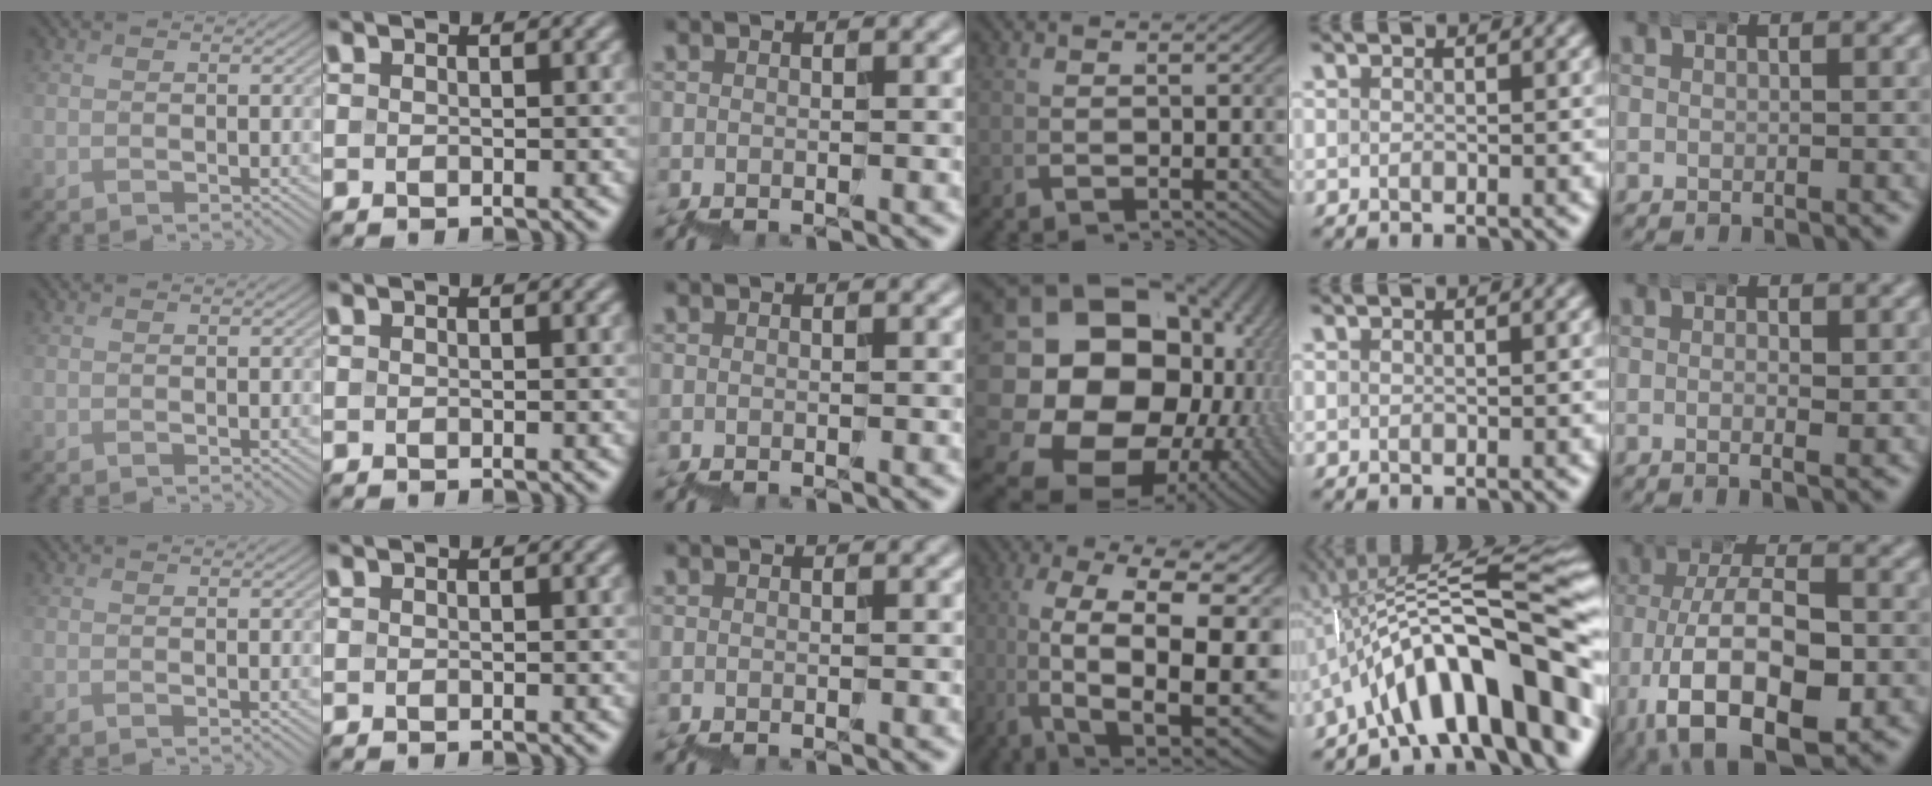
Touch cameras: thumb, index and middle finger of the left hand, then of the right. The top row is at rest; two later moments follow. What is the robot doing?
{"motion": "wrap", "object": "bubble wrap"}